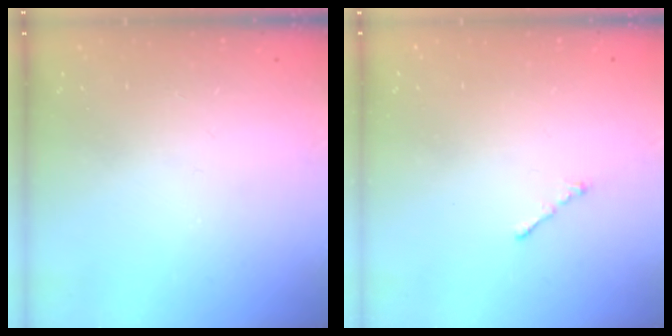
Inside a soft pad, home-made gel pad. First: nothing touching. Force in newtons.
{"total": 0.9, "press": 0.8, "slide": 0.2}